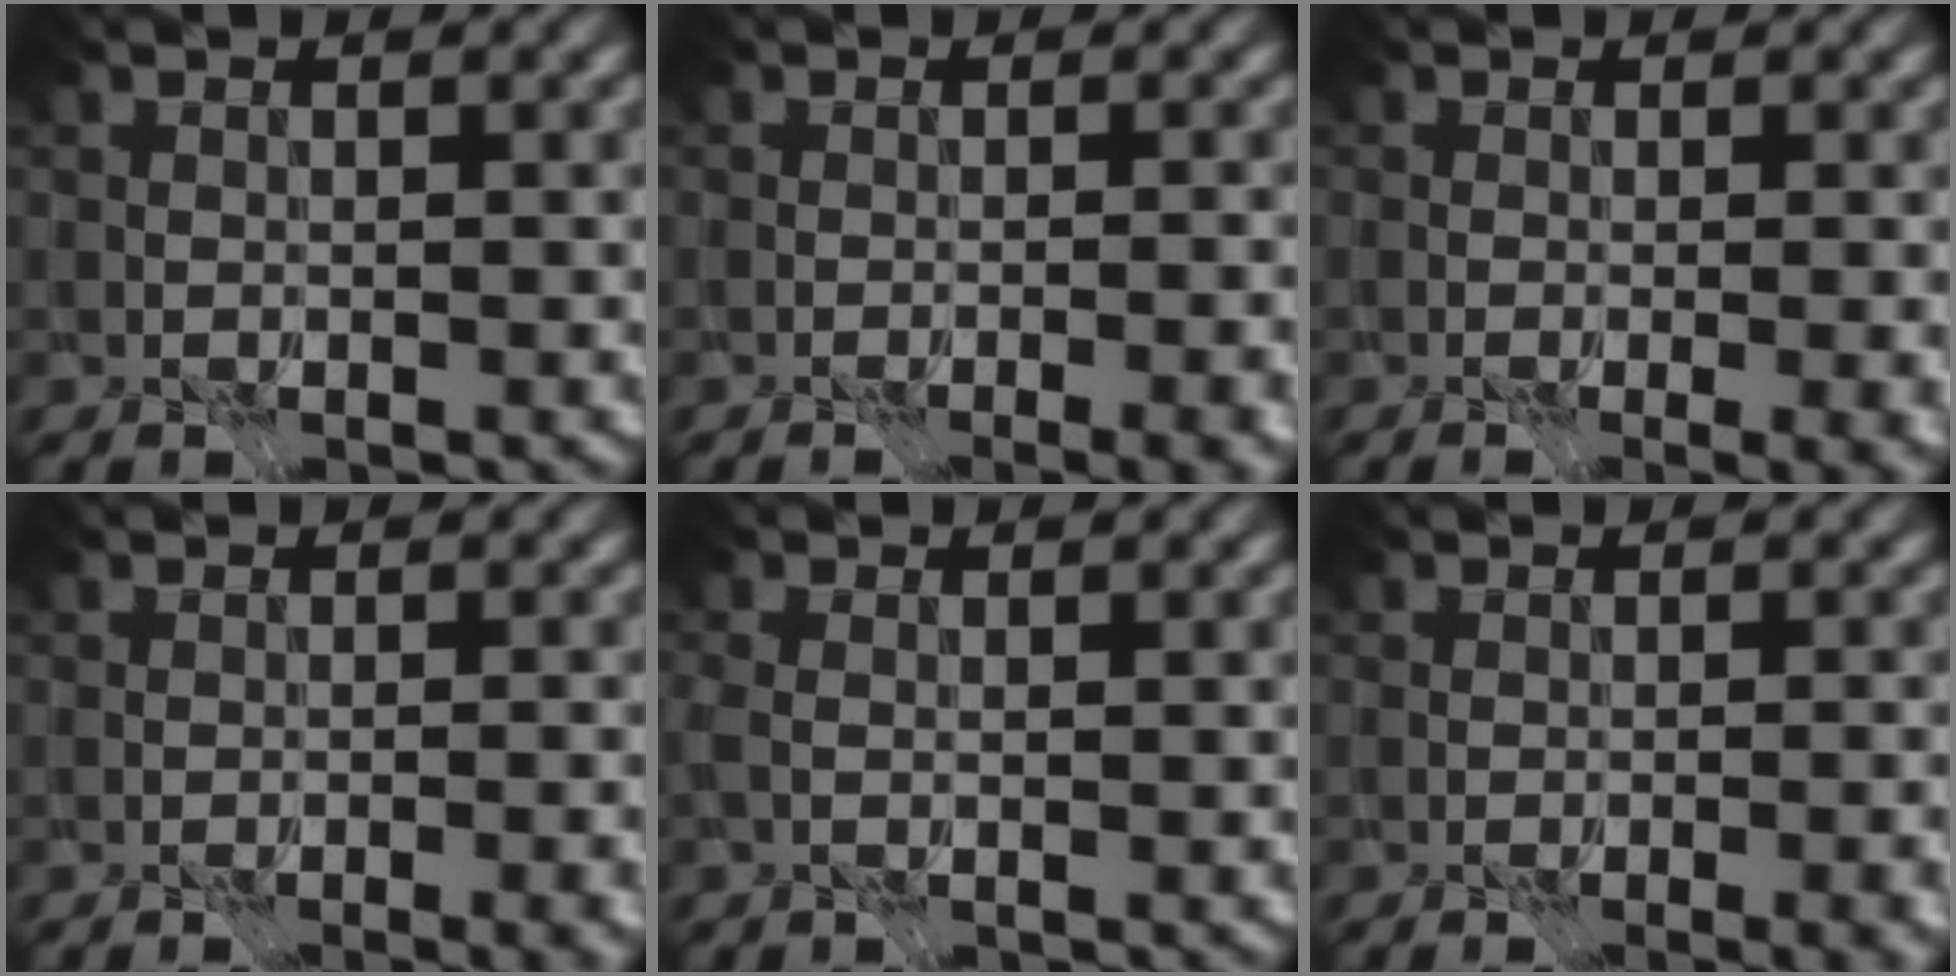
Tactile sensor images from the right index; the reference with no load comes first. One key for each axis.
{"total": 6.8, "fx": -3.7, "fy": 2.9, "fz": 4.8, "tx": -0.032, "ty": -0.008, "tz": -0.034}
{"total": 4.3, "fx": -1.1, "fy": 1.8, "fz": 3.8, "tx": -0.031, "ty": -0.017, "tz": 0.003}
{"total": 5.7, "fx": -3.3, "fy": 2.4, "fz": 4.0, "tx": -0.018, "ty": -0.011, "tz": -0.034}
{"total": 3.1, "fx": -0.7, "fy": 1.8, "fz": 2.4, "tx": -0.045, "ty": 0.002, "tz": -0.009}
{"total": 5.9, "fx": -3.3, "fy": 2.5, "fz": 4.2, "tx": -0.022, "ty": -0.010, "tz": -0.031}